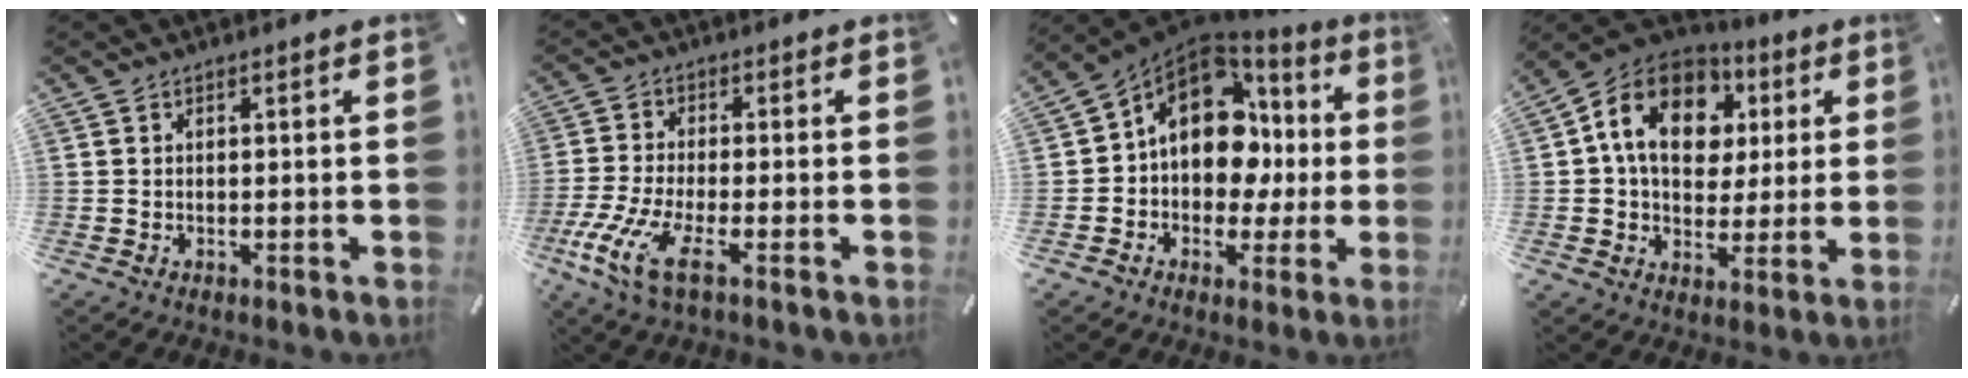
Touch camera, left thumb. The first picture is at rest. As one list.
[{"total": 10.4, "force": [-4.6, 3.2, 8.8], "torque": [-0.203, -0.014, -0.090]}, {"total": 15.5, "force": [2.4, 11.8, 9.8], "torque": [-0.177, -0.016, 0.043]}, {"total": 16.2, "force": [4.3, 12.5, 9.4], "torque": [-0.167, -0.006, 0.079]}]